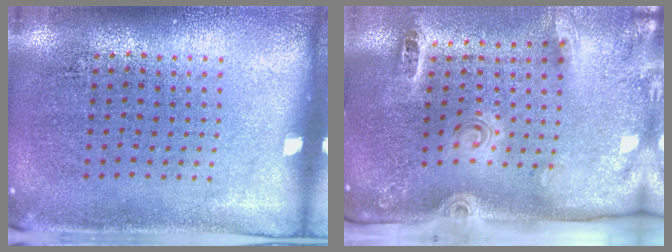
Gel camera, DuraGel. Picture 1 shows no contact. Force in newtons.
{"total": 2.9, "press": 2.0, "slide": 2.1}